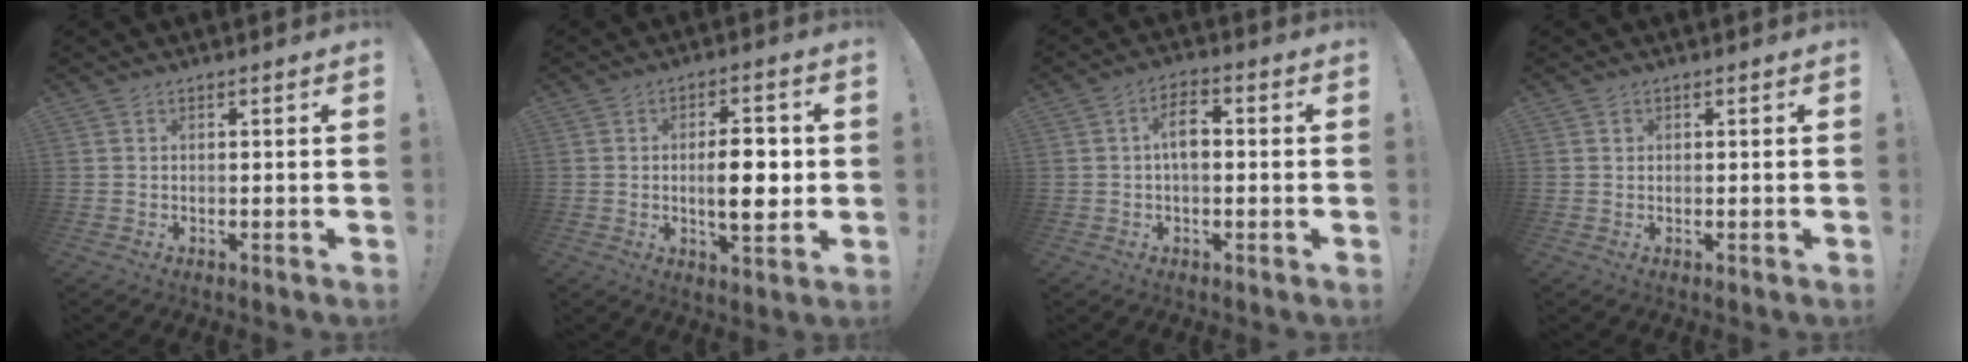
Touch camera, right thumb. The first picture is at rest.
{"total": 10.0, "force": [-0.5, 3.6, 9.2], "torque": [-0.140, -0.005, -0.015]}
{"total": 6.7, "force": [0.5, 4.1, 5.2], "torque": [-0.081, 0.013, 0.008]}
{"total": 0.7, "force": [0.2, 0.7, 0.1], "torque": [0.003, 0.000, 0.003]}